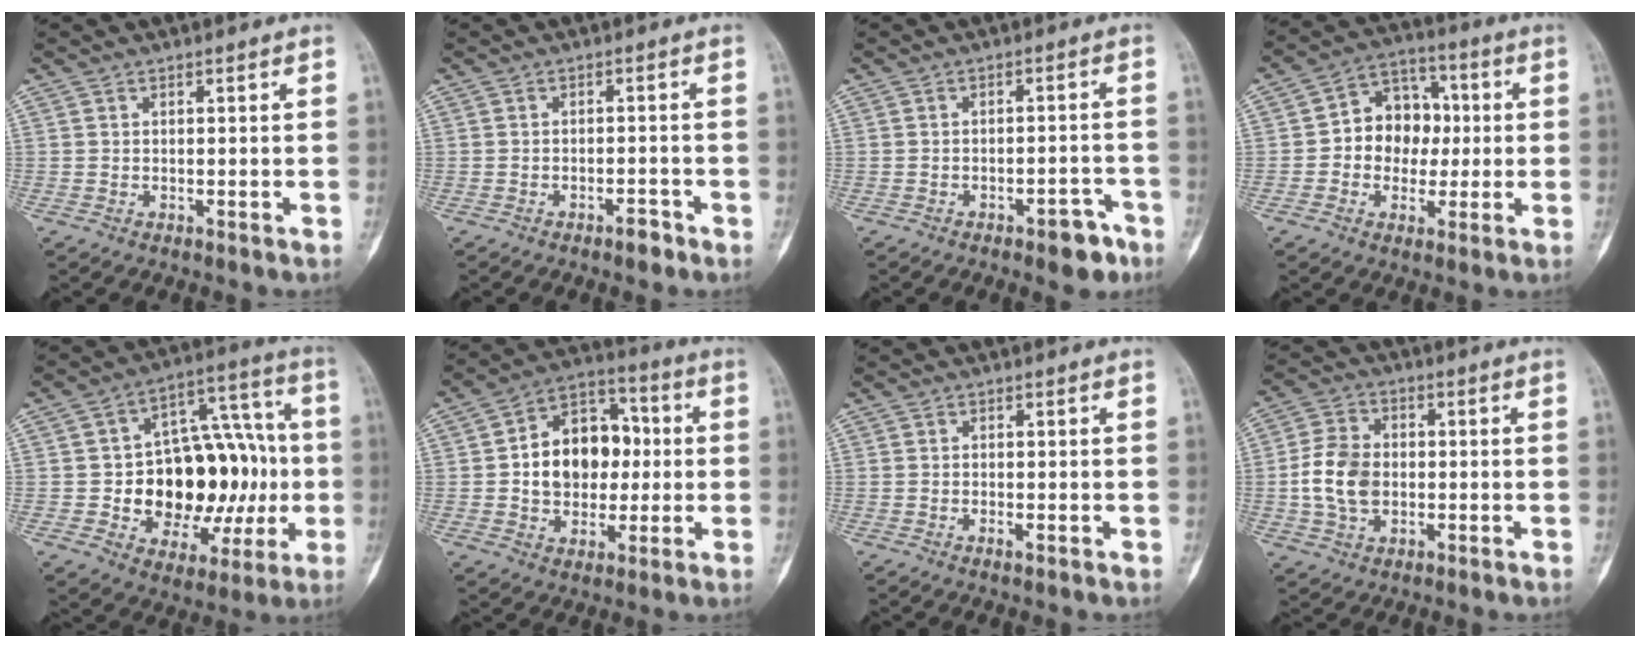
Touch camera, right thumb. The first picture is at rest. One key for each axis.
{"total": 2.2, "fx": -1.7, "fy": 0.8, "fz": 1.2, "tx": -0.015, "ty": 0.012, "tz": -0.026}
{"total": 5.5, "fx": -3.5, "fy": 2.4, "fz": 3.5, "tx": -0.026, "ty": 0.027, "tz": -0.040}
{"total": 11.4, "fx": 0.1, "fy": 9.2, "fz": 6.8, "tx": -0.056, "ty": 0.030, "tz": -0.007}
{"total": 24.1, "fx": -2.4, "fy": 15.5, "fz": 18.3, "tx": -0.209, "ty": 0.038, "tz": -0.019}
{"total": 15.7, "fx": 0.5, "fy": 11.5, "fz": 10.6, "tx": -0.120, "ty": 0.030, "tz": 0.006}
{"total": 0.8, "fx": -0.4, "fy": 0.2, "fz": 0.7, "tx": -0.010, "ty": 0.000, "tz": -0.007}
{"total": 9.7, "fx": -0.8, "fy": 7.2, "fz": 6.4, "tx": -0.110, "ty": 0.012, "tz": -0.019}